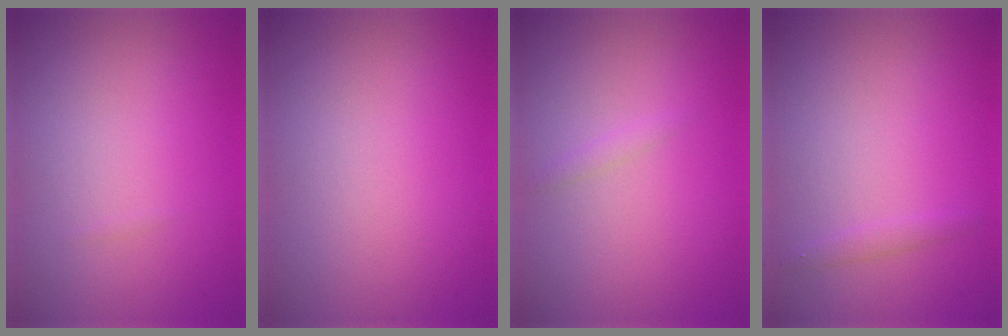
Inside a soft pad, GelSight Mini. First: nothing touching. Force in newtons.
{"total": 0.0}
{"total": 0.6, "press": 0.6, "slide": 0.1}
{"total": 0.8, "press": 0.8, "slide": 0.1}